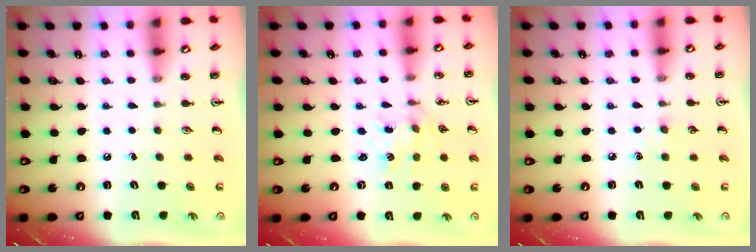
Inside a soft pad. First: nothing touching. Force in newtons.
{"total": 1.0, "press": 1.0, "slide": 0.2}
{"total": 4.7, "press": 4.7, "slide": 0.7}